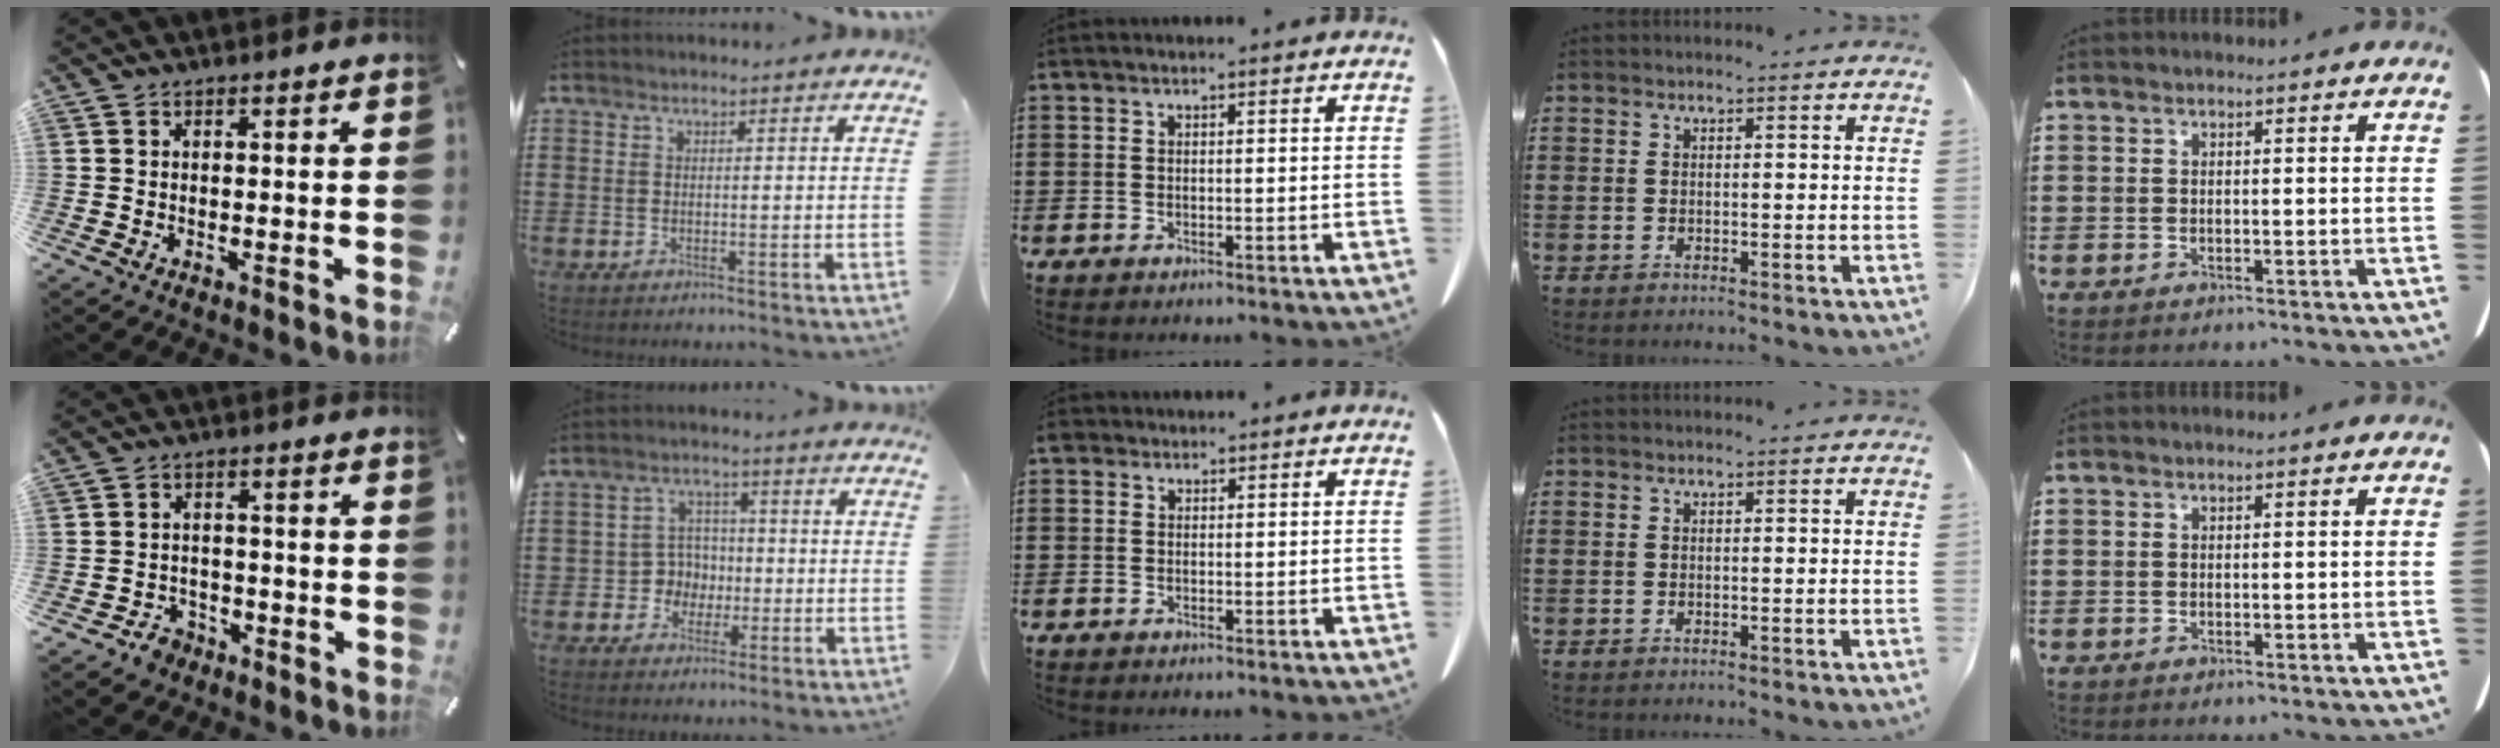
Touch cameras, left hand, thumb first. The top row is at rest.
{"thumb": {"total": 4.3, "force": [-2.7, 3.1, 1.2], "torque": [-0.025, 0.013, -0.052]}, "index": {"total": 5.0, "force": [-1.0, 4.7, 1.4], "torque": [-0.043, 0.012, -0.019]}, "middle": {"total": 1.0, "force": [0.4, 0.8, 0.4], "torque": [-0.012, 0.006, 0.007]}}